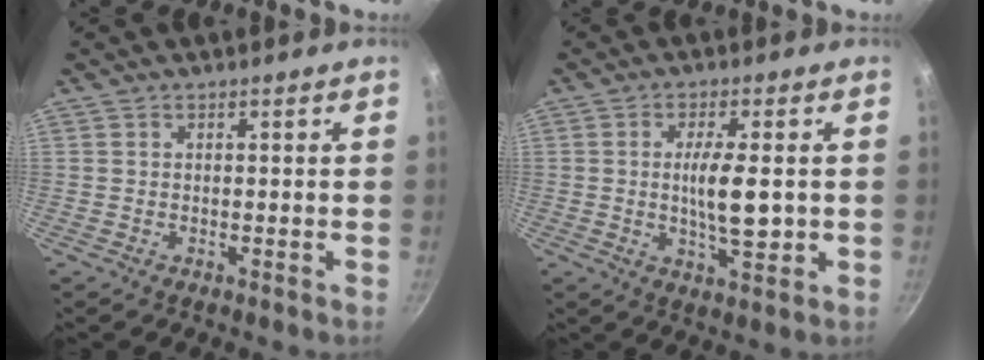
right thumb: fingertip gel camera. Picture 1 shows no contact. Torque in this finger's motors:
{"motor_torque": [2.34, 2.64, 0.91, -0.17, 0.22]}